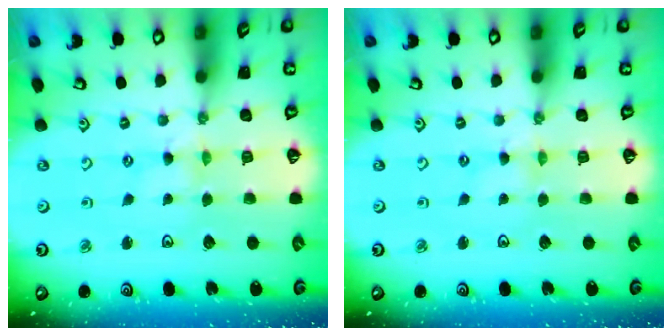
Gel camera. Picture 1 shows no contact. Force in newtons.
{"total": 0.0}